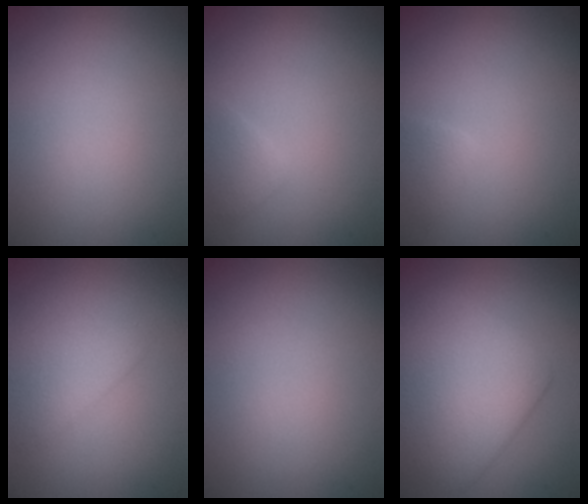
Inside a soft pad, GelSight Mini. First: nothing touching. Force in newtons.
{"total": 1.2, "press": 1.2, "slide": 0.1}
{"total": 1.1, "press": 1.1, "slide": 0.1}
{"total": 2.4, "press": 2.4, "slide": 0.1}
{"total": 0.0}
{"total": 6.3, "press": 6.2, "slide": 0.4}